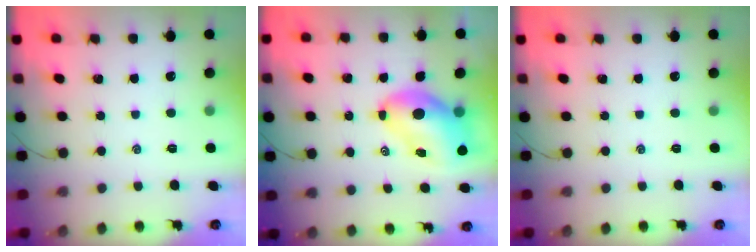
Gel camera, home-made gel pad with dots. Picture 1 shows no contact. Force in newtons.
{"total": 10.4, "press": 9.9, "slide": 3.1}
{"total": 0.0}